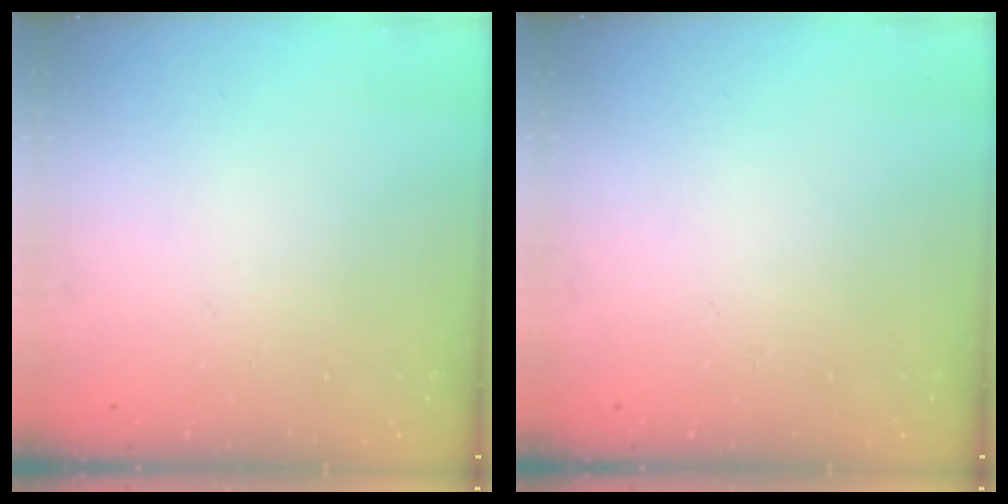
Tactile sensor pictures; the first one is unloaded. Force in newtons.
{"total": 0.0}